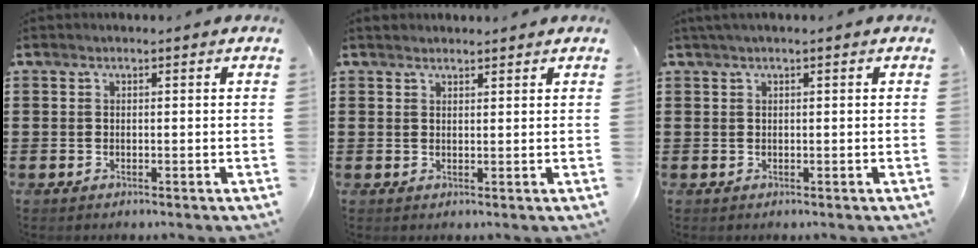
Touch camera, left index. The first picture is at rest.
{"total": 1.3, "force": [1.3, 0.2, 0.1], "torque": [-0.004, 0.000, 0.026]}
{"total": 0.8, "force": [0.3, -0.1, 0.8], "torque": [-0.012, -0.002, 0.006]}